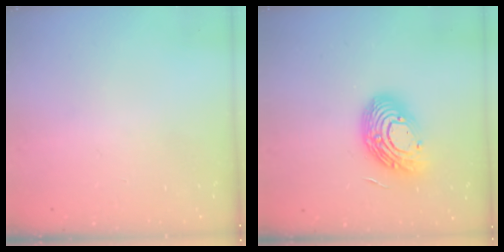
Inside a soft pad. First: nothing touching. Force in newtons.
{"total": 14.5, "press": 14.5, "slide": 1.0}